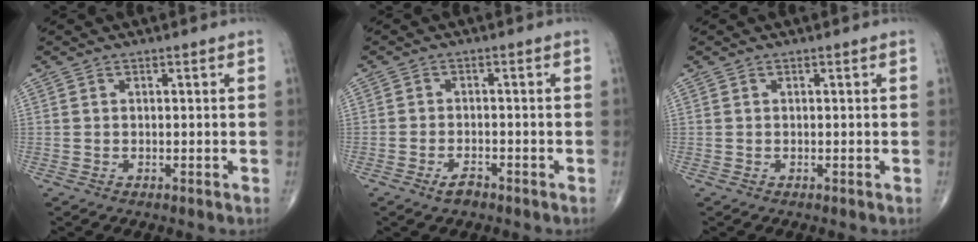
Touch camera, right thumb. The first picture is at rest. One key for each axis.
{"total": 2.7, "fx": -1.9, "fy": 1.2, "fz": 1.5, "tx": -0.031, "ty": 0.007, "tz": -0.034}
{"total": 0.0}